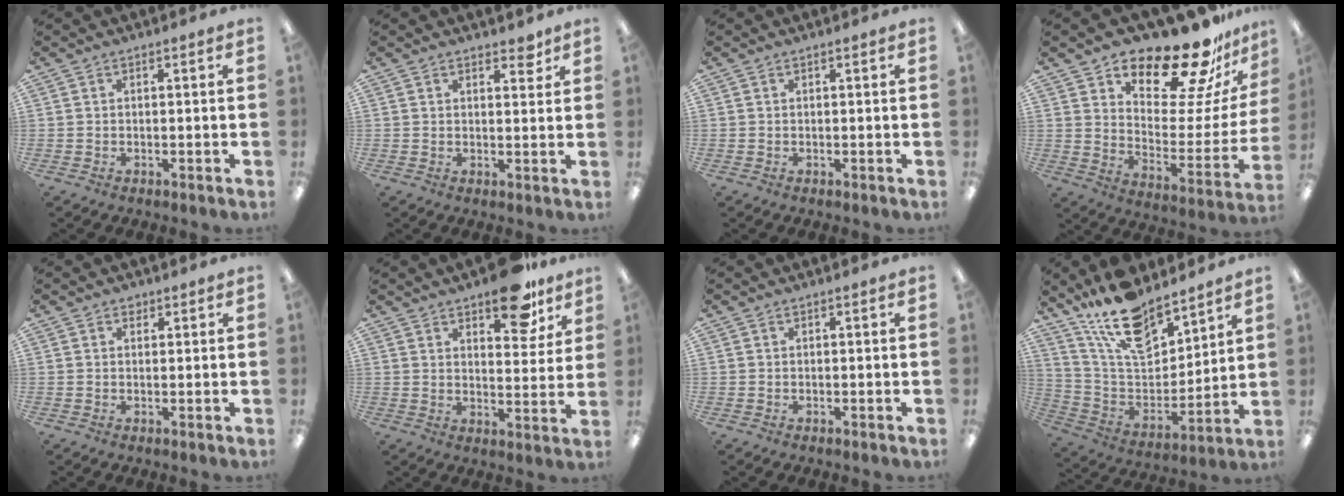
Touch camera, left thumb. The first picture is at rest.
{"total": 3.1, "force": [2.5, 1.3, 1.3], "torque": [-0.004, -0.013, 0.041]}
{"total": 0.0}
{"total": 20.7, "force": [17.1, 6.8, 9.4], "torque": [-0.133, -0.130, 0.283]}
{"total": 1.3, "force": [1.0, 0.8, 0.3], "torque": [0.003, -0.002, 0.017]}
{"total": 12.9, "force": [9.4, 5.6, 6.9], "torque": [-0.072, -0.058, 0.160]}
{"total": 0.0}
{"total": 17.7, "force": [14.3, 6.8, 7.9], "torque": [-0.157, -0.089, 0.256]}